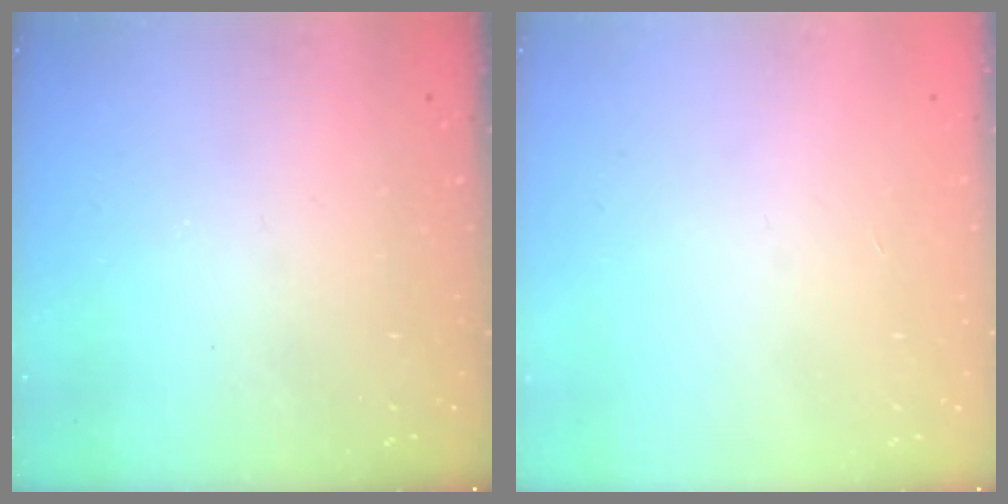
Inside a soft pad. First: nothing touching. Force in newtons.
{"total": 0.0}